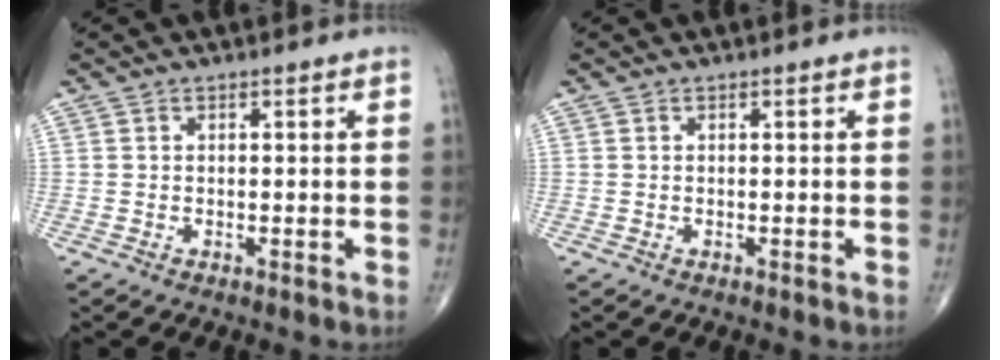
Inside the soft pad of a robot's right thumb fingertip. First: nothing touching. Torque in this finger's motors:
{"motor_torque": [0.04, 0.04, 0.00, 0.00, 0.00]}